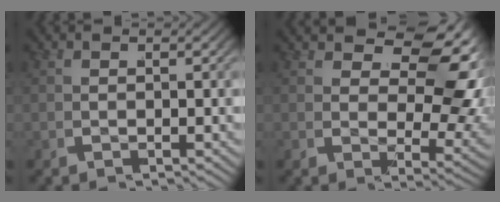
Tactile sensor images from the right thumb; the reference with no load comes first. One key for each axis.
{"total": 9.0, "fx": 3.7, "fy": 4.5, "fz": 6.9, "tx": -0.085, "ty": -0.017, "tz": 0.064}